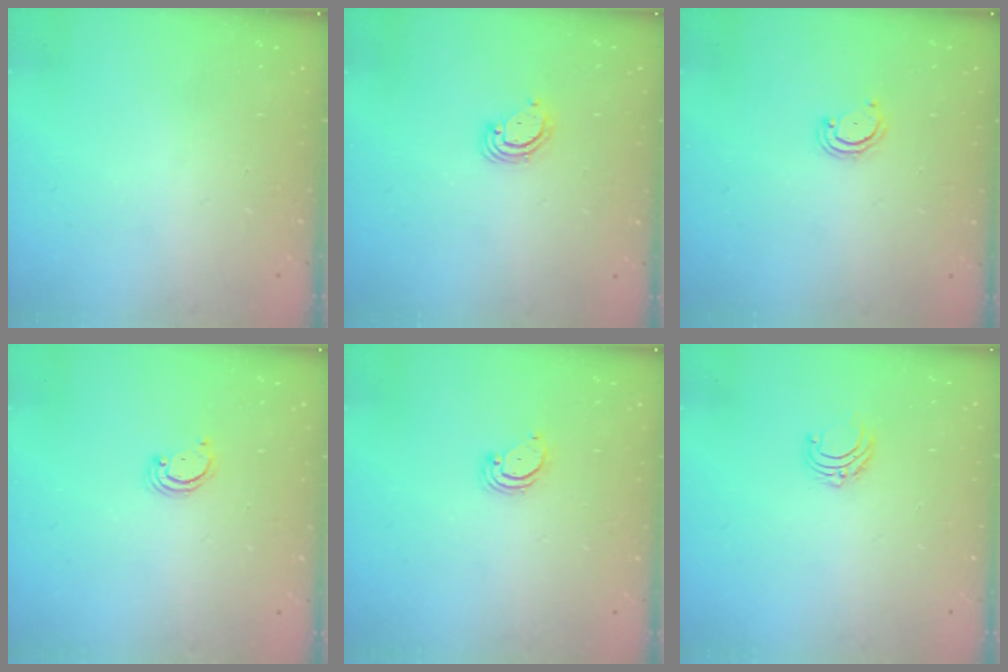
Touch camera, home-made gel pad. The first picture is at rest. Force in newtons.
{"total": 3.2, "press": 3.2, "slide": 0.2}
{"total": 3.1, "press": 3.0, "slide": 0.4}
{"total": 1.7, "press": 1.7, "slide": 0.1}
{"total": 2.2, "press": 2.2, "slide": 0.3}
{"total": 5.3, "press": 5.3, "slide": 0.5}